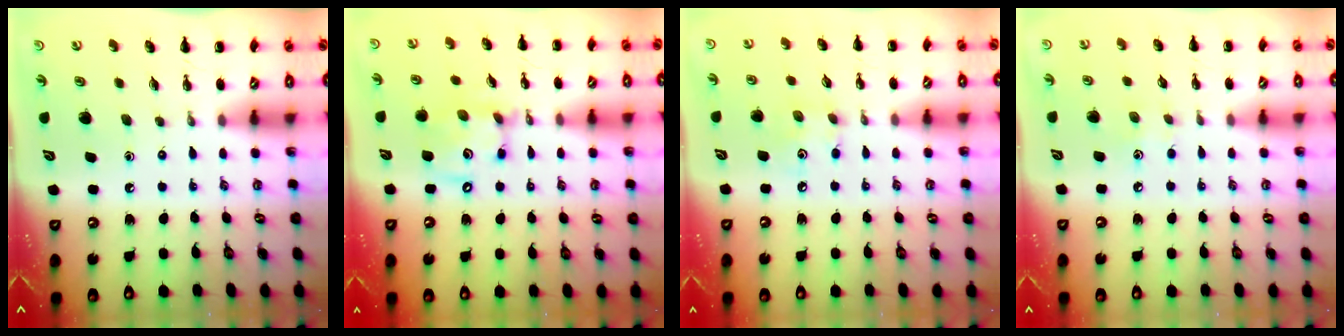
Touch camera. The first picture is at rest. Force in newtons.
{"total": 12.0, "press": 11.7, "slide": 2.8}
{"total": 4.3, "press": 4.2, "slide": 0.8}
{"total": 5.2, "press": 5.1, "slide": 0.9}